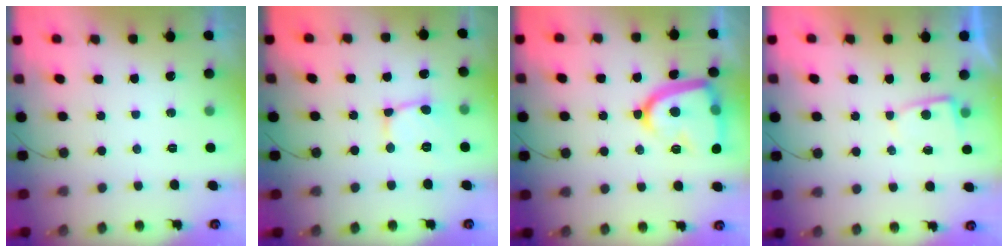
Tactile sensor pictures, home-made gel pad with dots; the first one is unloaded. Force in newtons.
{"total": 4.0, "press": 3.9, "slide": 0.6}
{"total": 17.0, "press": 17.0, "slide": 1.1}
{"total": 3.0, "press": 3.0, "slide": 0.3}